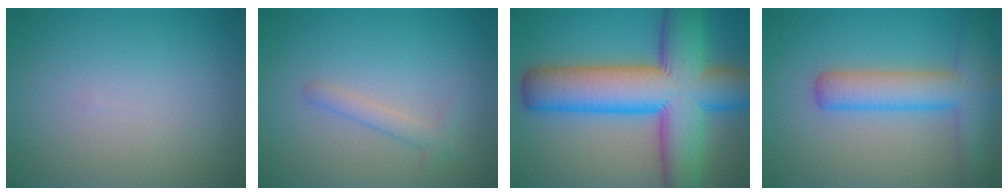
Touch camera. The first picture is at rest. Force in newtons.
{"total": 1.6, "press": 1.6, "slide": 0.1}
{"total": 14.5, "press": 14.5, "slide": 0.4}
{"total": 5.8, "press": 5.8, "slide": 0.2}